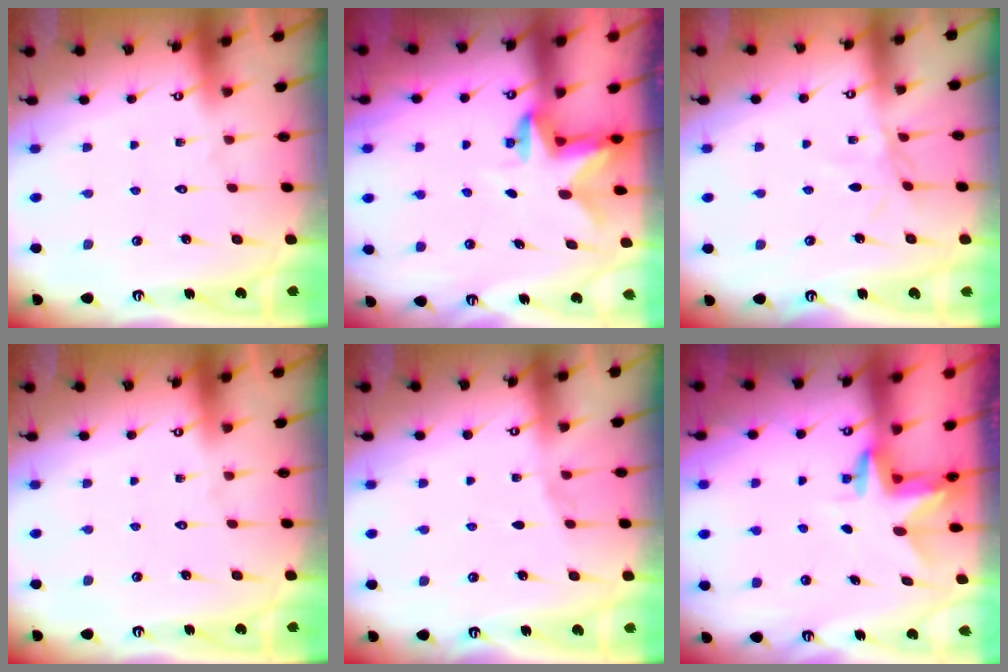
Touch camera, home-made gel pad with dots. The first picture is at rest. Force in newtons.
{"total": 2.6, "press": 2.6, "slide": 0.4}
{"total": 3.2, "press": 3.2, "slide": 0.2}
{"total": 0.0}
{"total": 2.8, "press": 2.7, "slide": 0.3}
{"total": 2.8, "press": 2.8, "slide": 0.1}